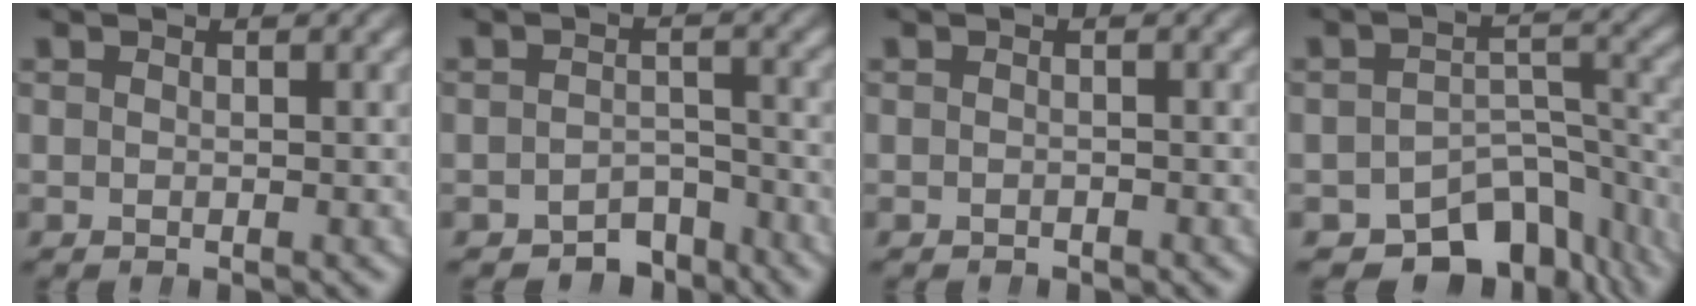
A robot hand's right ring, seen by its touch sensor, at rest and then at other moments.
{"total": 4.9, "force": [-4.4, 1.8, 1.0], "torque": [0.017, -0.009, -0.073]}
{"total": 0.8, "force": [-0.8, -0.1, -0.4], "torque": [0.009, -0.005, -0.009]}
{"total": 11.8, "force": [-8.8, 5.8, 5.3], "torque": [-0.056, -0.023, -0.123]}